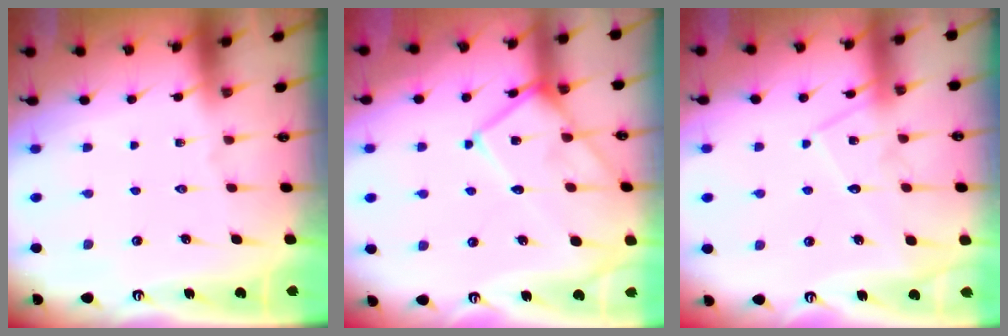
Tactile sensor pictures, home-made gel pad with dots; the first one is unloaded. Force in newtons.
{"total": 14.0, "press": 13.9, "slide": 1.3}
{"total": 10.4, "press": 10.4, "slide": 0.7}